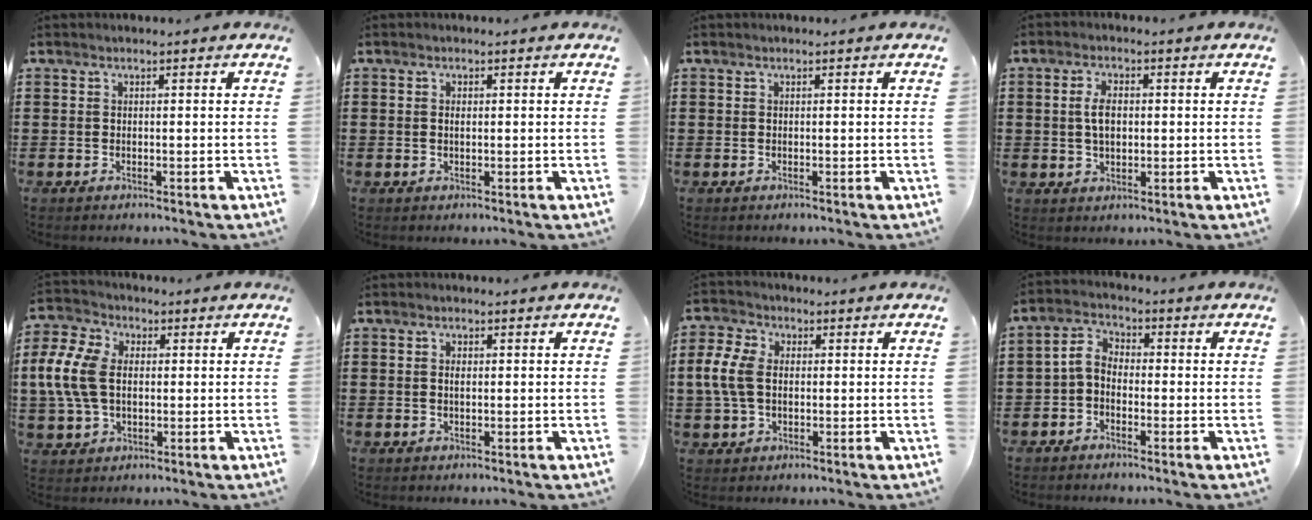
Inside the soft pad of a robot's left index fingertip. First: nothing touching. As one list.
[{"total": 0.7, "force": [0.1, 0.3, 0.6], "torque": [-0.013, -0.002, 0.003]}, {"total": 0.0}, {"total": 4.1, "force": [0.5, 2.1, 3.5], "torque": [-0.079, 0.006, 0.005]}, {"total": 9.6, "force": [0.5, 7.0, 6.6], "torque": [-0.179, 0.010, 0.003]}, {"total": 0.9, "force": [0.2, 0.5, 0.8], "torque": [-0.018, 0.001, 0.003]}, {"total": 6.7, "force": [0.3, 4.8, 4.7], "torque": [-0.131, 0.005, -0.003]}, {"total": 3.8, "force": [-1.3, 2.5, 2.5], "torque": [-0.064, 0.010, -0.032]}]